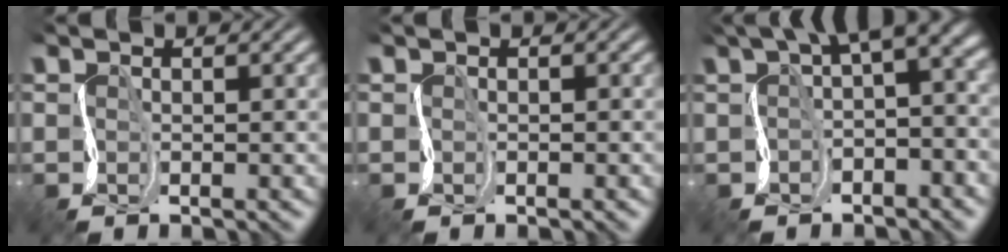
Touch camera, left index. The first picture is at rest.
{"total": 0.0}
{"total": 7.5, "force": [1.6, 3.4, 6.4], "torque": [-0.083, 0.004, 0.021]}